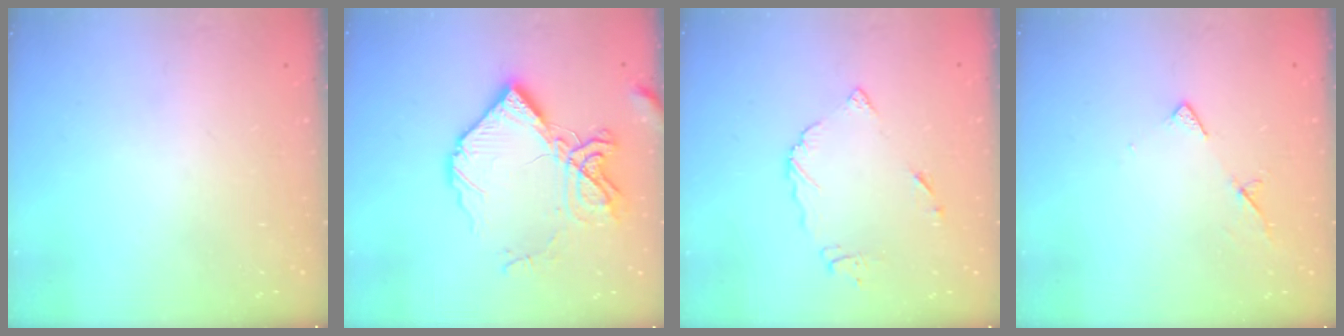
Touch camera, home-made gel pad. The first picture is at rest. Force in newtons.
{"total": 16.5, "press": 16.4, "slide": 1.3}
{"total": 6.9, "press": 6.9, "slide": 0.1}
{"total": 6.2, "press": 6.2, "slide": 0.7}